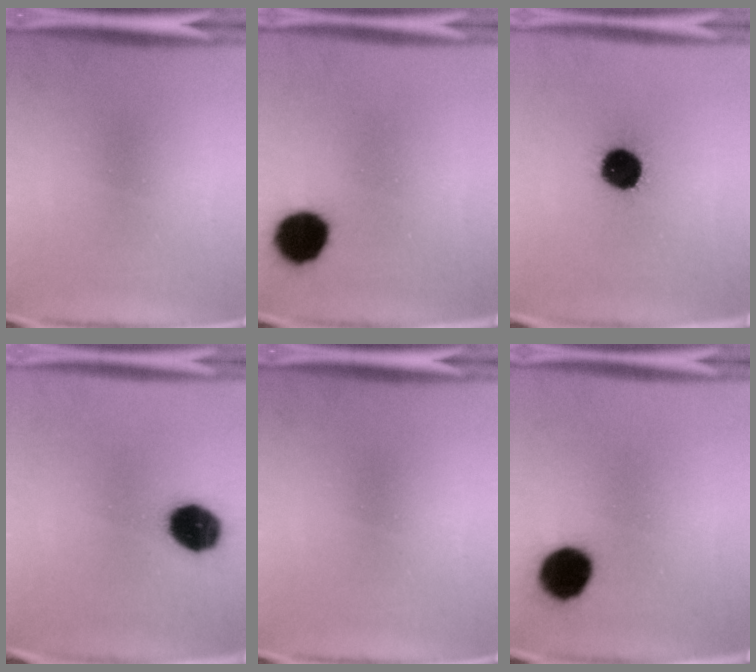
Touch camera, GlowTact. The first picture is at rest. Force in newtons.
{"total": 9.9}
{"total": 12.5}
{"total": 11.9}
{"total": 0.0}
{"total": 10.4}